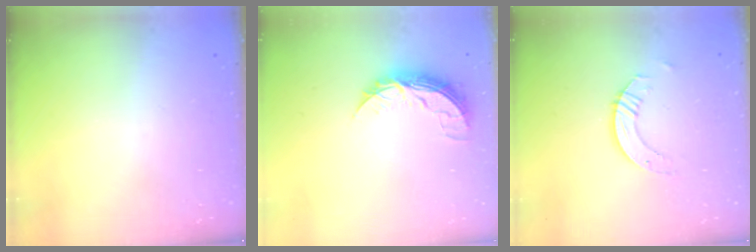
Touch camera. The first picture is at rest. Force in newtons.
{"total": 7.8, "press": 7.8, "slide": 0.4}
{"total": 4.3, "press": 4.2, "slide": 0.3}